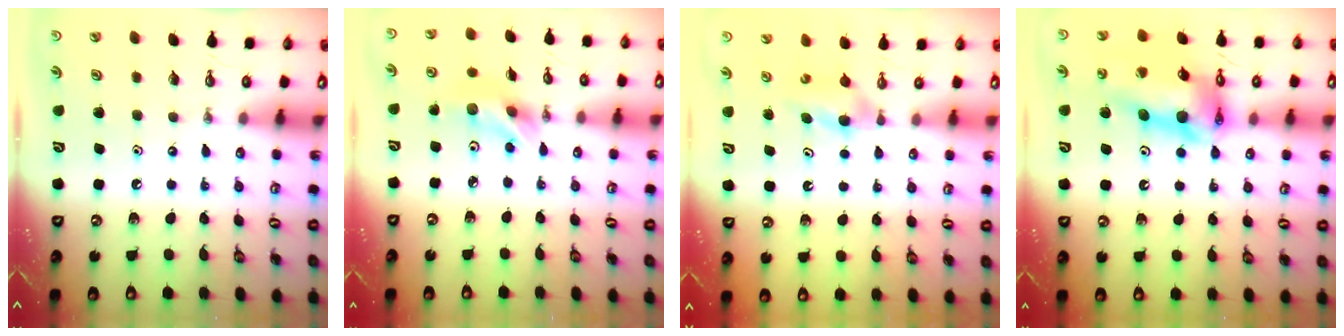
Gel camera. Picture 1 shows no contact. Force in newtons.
{"total": 9.0, "press": 8.2, "slide": 3.6}
{"total": 3.6, "press": 3.5, "slide": 0.8}
{"total": 16.9, "press": 16.9, "slide": 1.4}